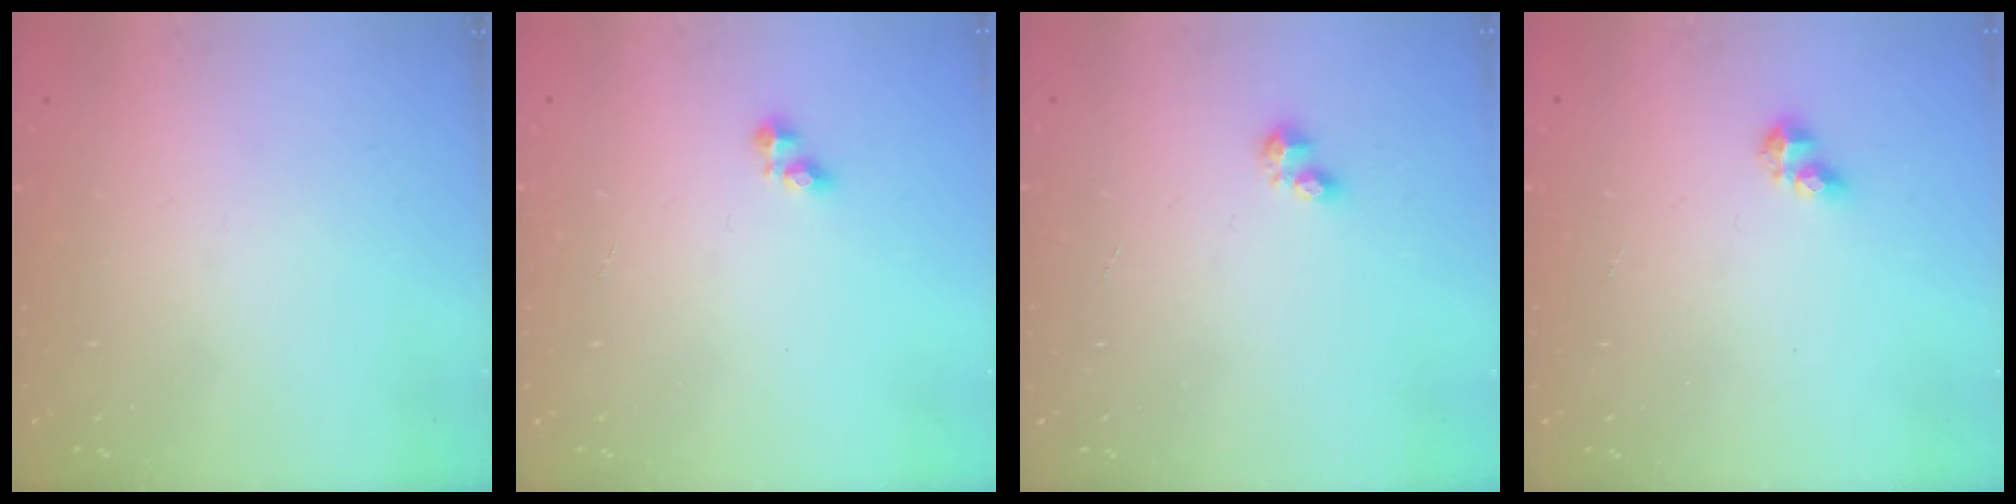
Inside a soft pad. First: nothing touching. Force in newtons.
{"total": 2.1, "press": 2.1, "slide": 0.3}
{"total": 3.0, "press": 3.0, "slide": 0.4}
{"total": 2.9, "press": 2.9, "slide": 0.3}